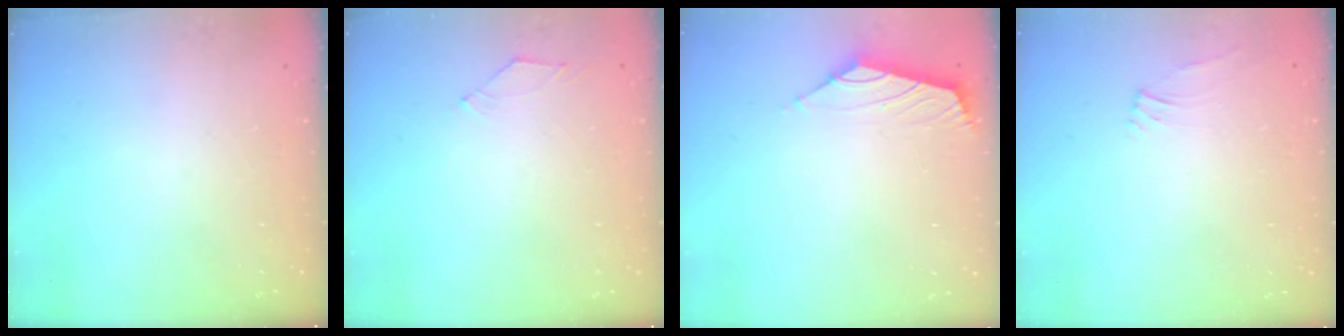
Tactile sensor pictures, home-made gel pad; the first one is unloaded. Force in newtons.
{"total": 3.1, "press": 3.0, "slide": 0.7}
{"total": 1.7, "press": 1.6, "slide": 0.7}
{"total": 0.6, "press": 0.5, "slide": 0.4}